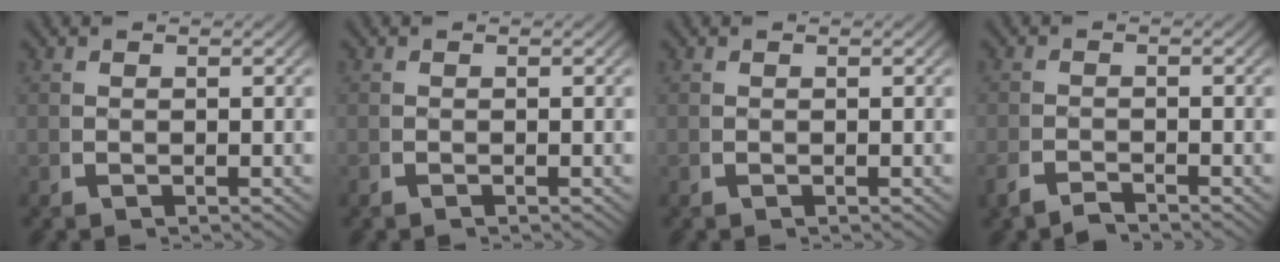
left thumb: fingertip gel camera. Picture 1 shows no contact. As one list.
[{"total": 0.0}, {"total": 0.0}, {"total": 1.7, "force": [-1.6, 0.5, 0.4], "torque": [-0.006, -0.007, -0.031]}]